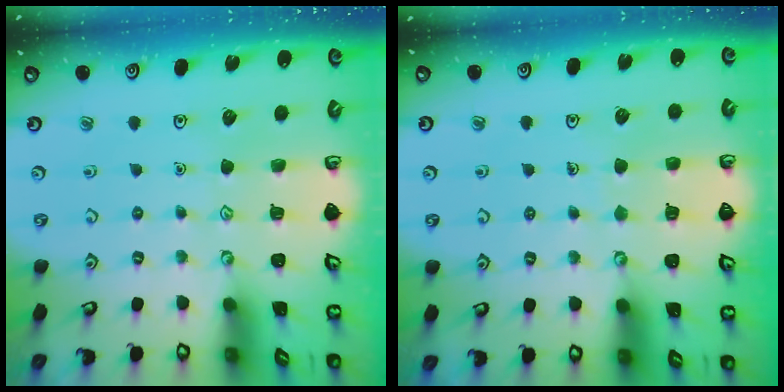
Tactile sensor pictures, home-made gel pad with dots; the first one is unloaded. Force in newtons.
{"total": 4.1, "press": 4.0, "slide": 0.4}